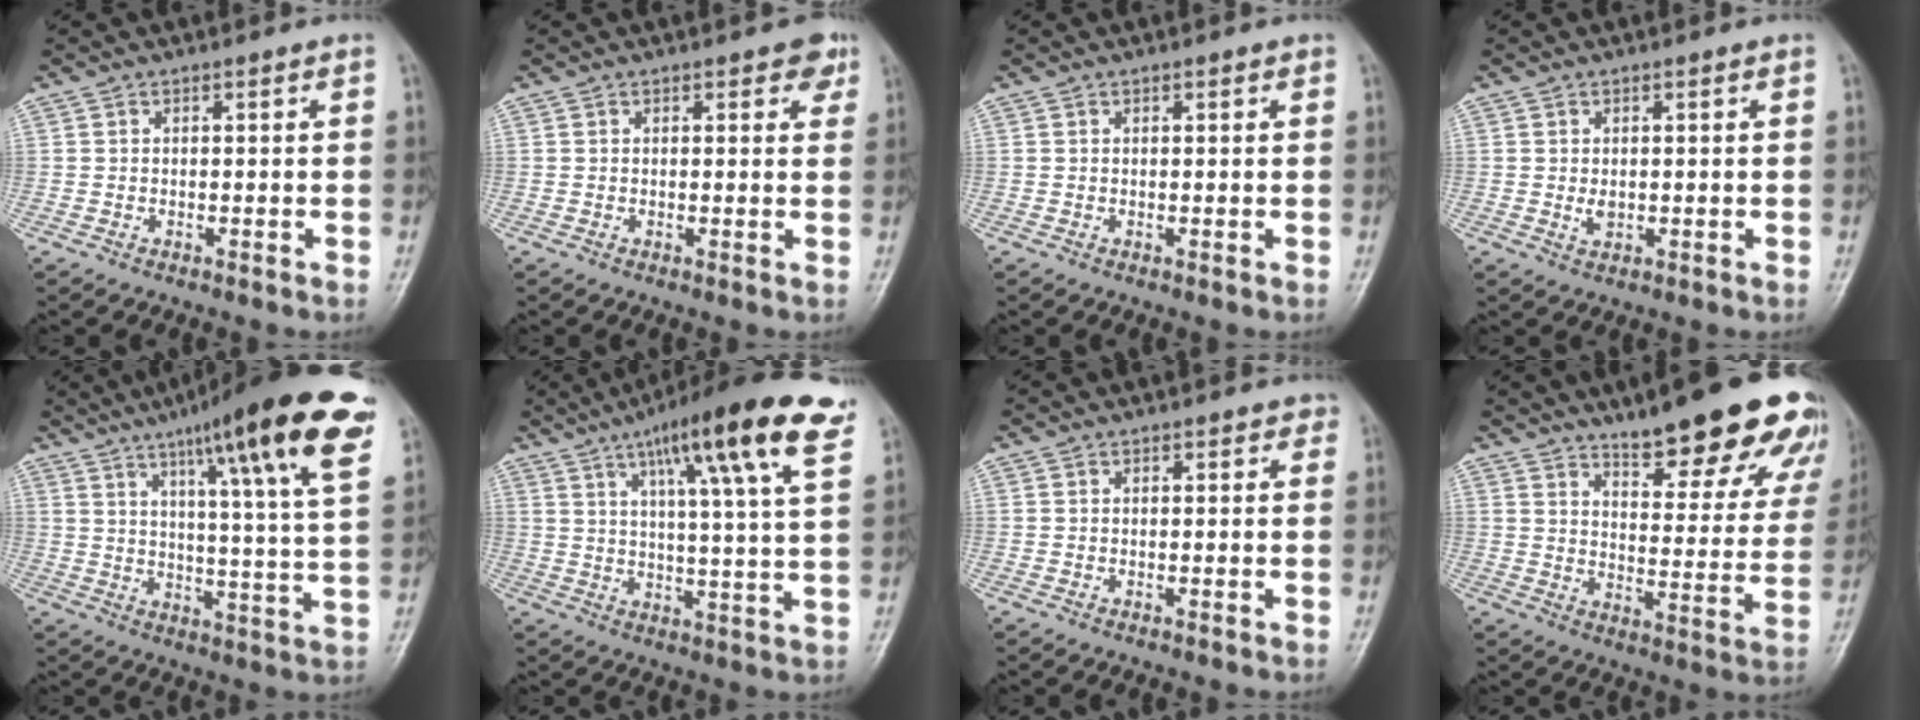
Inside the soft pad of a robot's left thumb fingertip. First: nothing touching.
{"total": 3.0, "force": [1.7, 1.6, 1.9], "torque": [0.000, -0.003, 0.014]}
{"total": 0.7, "force": [0.4, 0.4, 0.5], "torque": [-0.003, -0.001, 0.003]}
{"total": 1.8, "force": [0.1, 1.2, 1.3], "torque": [-0.017, -0.003, 0.004]}
{"total": 22.5, "force": [13.0, 2.7, 18.2], "torque": [-0.251, -0.036, 0.175]}
{"total": 19.6, "force": [10.5, 2.8, 16.4], "torque": [-0.230, -0.022, 0.148]}
{"total": 1.4, "force": [0.7, 0.9, 0.7], "torque": [0.006, 0.000, 0.003]}
{"total": 22.1, "force": [16.0, 6.1, 14.0], "torque": [-0.139, -0.079, 0.213]}